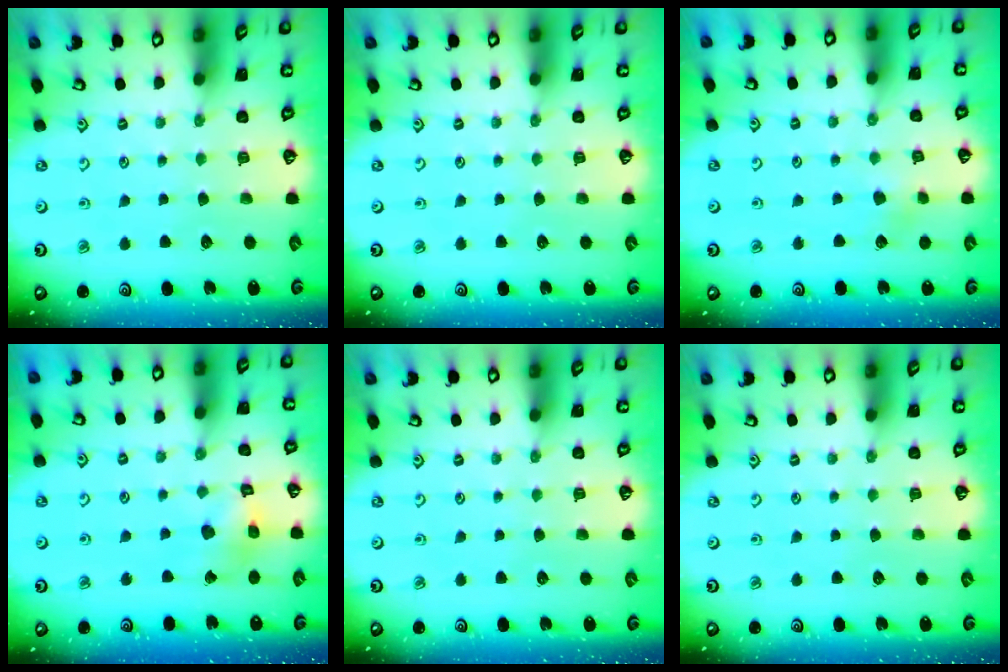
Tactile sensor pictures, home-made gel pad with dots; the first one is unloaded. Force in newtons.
{"total": 0.0}
{"total": 3.5, "press": 3.5, "slide": 0.6}
{"total": 8.7, "press": 8.6, "slide": 0.9}
{"total": 0.0}
{"total": 0.0}